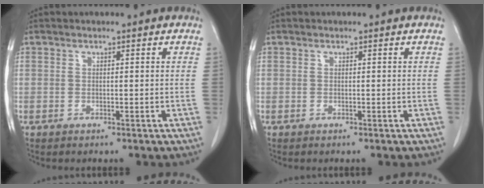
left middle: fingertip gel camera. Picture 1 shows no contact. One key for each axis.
{"total": 0.0}